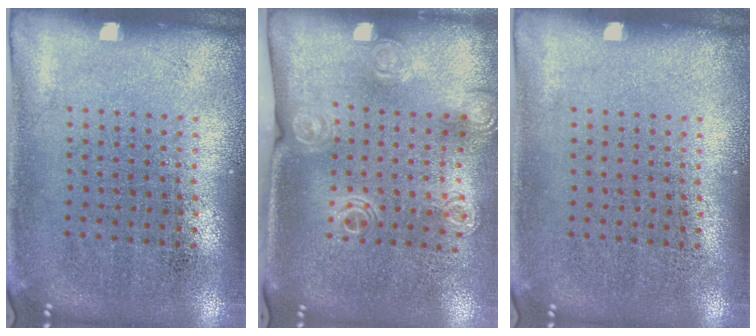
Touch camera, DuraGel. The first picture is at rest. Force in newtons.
{"total": 1.5, "press": 1.4, "slide": 0.6}
{"total": 0.0}